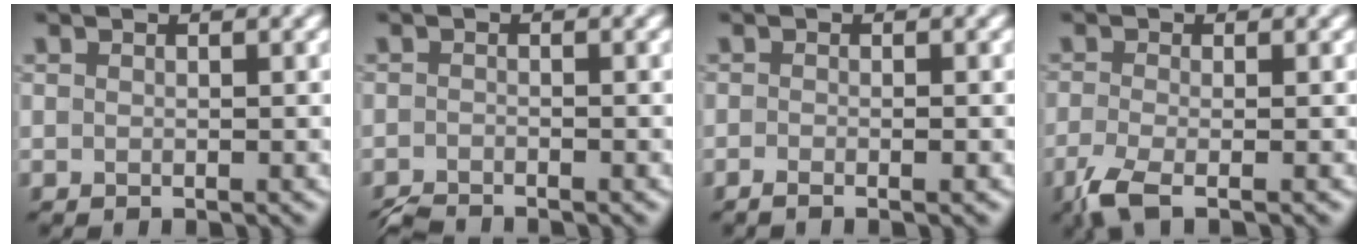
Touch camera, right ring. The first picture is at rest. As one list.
[{"total": 1.9, "force": [-1.9, -0.1, 0.3], "torque": [-0.009, -0.005, -0.043]}, {"total": 1.1, "force": [-0.6, 0.1, 0.9], "torque": [-0.015, 0.001, -0.009]}, {"total": 3.2, "force": [-2.0, 0.7, 2.4], "torque": [-0.064, -0.009, -0.053]}]